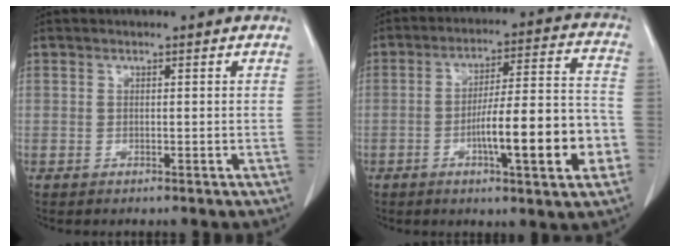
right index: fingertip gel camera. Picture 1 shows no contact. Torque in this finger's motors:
{"motor_torque": [1.86, -0.28, 0.97, 0.20]}